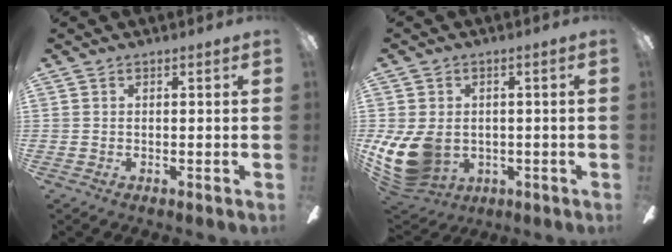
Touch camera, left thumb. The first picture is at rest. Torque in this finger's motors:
{"motor_torque": [0.48, 1.71, 0.64, -0.64, 0.14]}